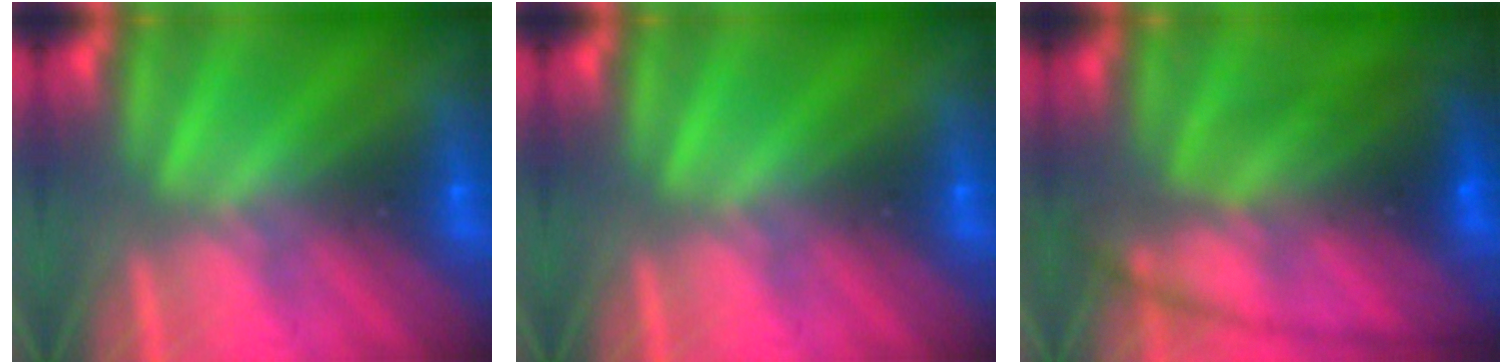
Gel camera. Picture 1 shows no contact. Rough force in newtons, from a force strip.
{"total": 0.0}
{"total": 7.2}